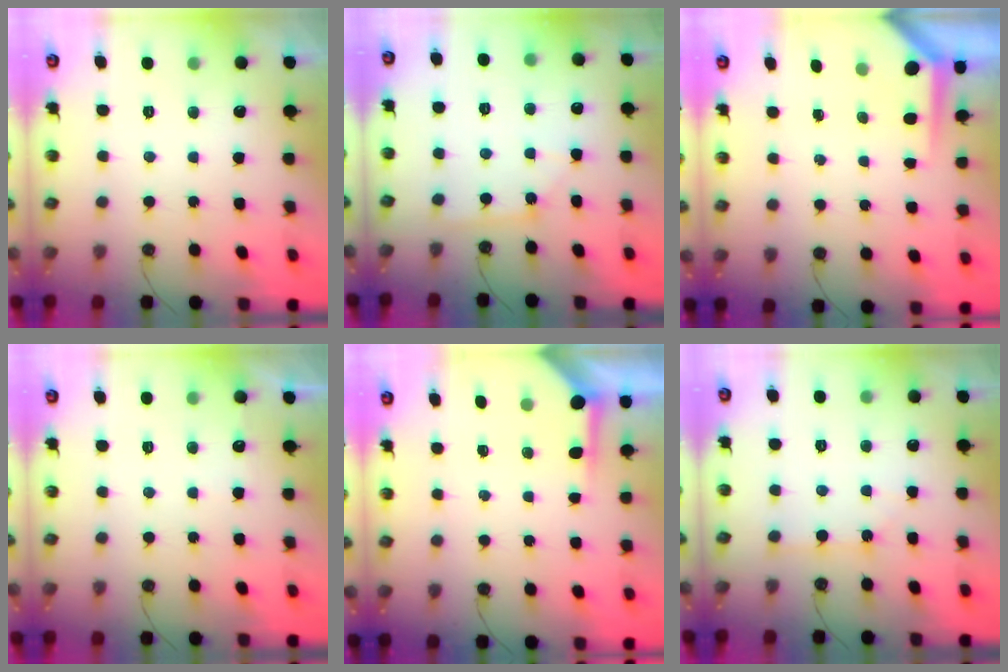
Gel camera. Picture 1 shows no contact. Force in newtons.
{"total": 2.7, "press": 2.7, "slide": 0.4}
{"total": 3.9, "press": 3.9, "slide": 0.2}
{"total": 3.6, "press": 3.6, "slide": 0.5}
{"total": 3.6, "press": 3.6, "slide": 0.5}
{"total": 1.5, "press": 1.5, "slide": 0.3}